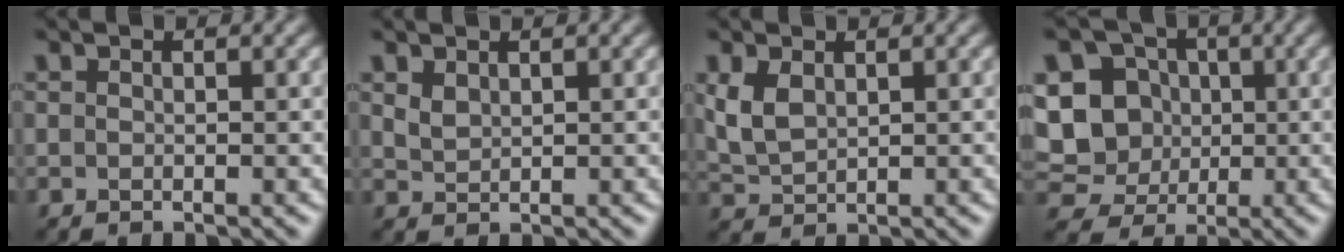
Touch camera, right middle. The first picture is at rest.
{"total": 1.2, "force": [0.9, 0.6, 0.6], "torque": [-0.018, 0.000, 0.023]}
{"total": 2.8, "force": [1.0, 1.7, 2.0], "torque": [-0.050, 0.001, 0.027]}
{"total": 11.7, "force": [1.5, 10.6, 4.7], "torque": [-0.128, 0.033, 0.022]}